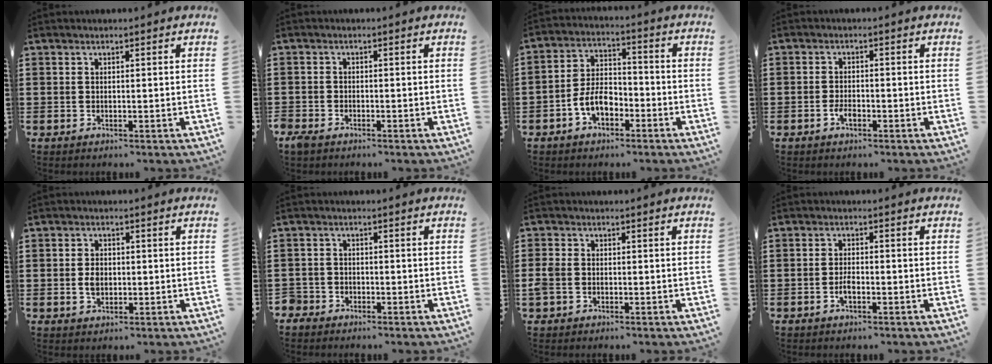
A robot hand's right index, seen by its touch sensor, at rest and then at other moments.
{"total": 1.6, "force": [-1.5, 0.6, 0.3], "torque": [-0.017, -0.001, -0.034]}
{"total": 6.0, "force": [-3.0, 3.6, 3.8], "torque": [-0.093, 0.006, -0.063]}
{"total": 2.1, "force": [-1.1, 0.9, 1.6], "torque": [-0.031, 0.000, -0.019]}
{"total": 2.7, "force": [-0.2, 1.8, 2.1], "torque": [-0.042, 0.002, -0.002]}
{"total": 2.2, "force": [-1.8, 1.3, 0.0], "torque": [-0.013, -0.001, -0.044]}
{"total": 2.3, "force": [-0.8, 1.8, 1.3], "torque": [-0.041, -0.002, -0.021]}
{"total": 2.2, "force": [-1.0, 0.7, 1.7], "torque": [-0.034, -0.001, -0.019]}